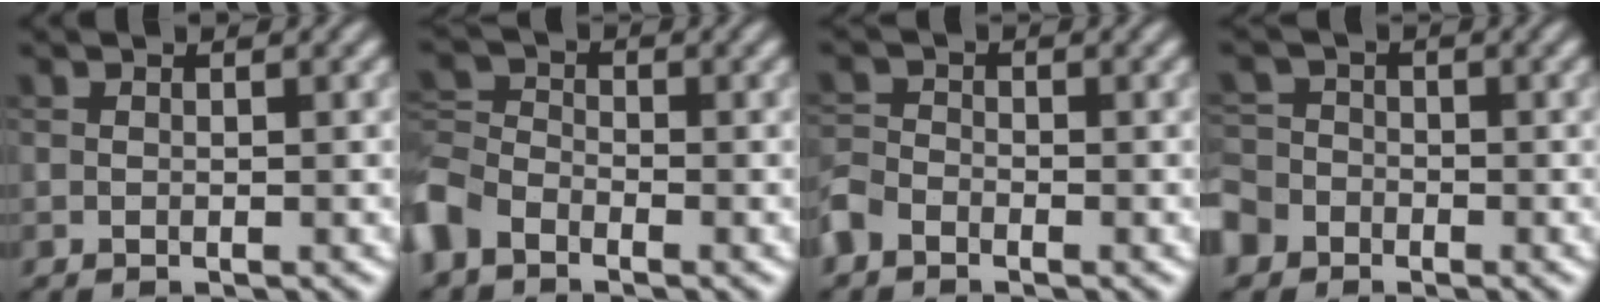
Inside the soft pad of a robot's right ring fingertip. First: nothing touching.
{"total": 4.6, "force": [-3.1, 2.7, 2.0], "torque": [-0.053, 0.000, -0.082]}
{"total": 2.4, "force": [-1.7, 1.5, 0.7], "torque": [-0.020, 0.002, -0.048]}
{"total": 6.1, "force": [-4.0, 4.3, 1.6], "torque": [-0.033, -0.015, -0.075]}